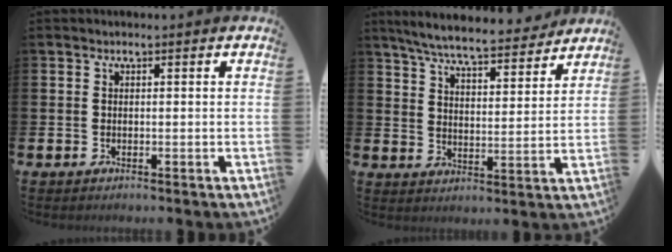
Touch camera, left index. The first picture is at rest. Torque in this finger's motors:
{"motor_torque": [0.97, -1.17, 0.62, 0.21]}